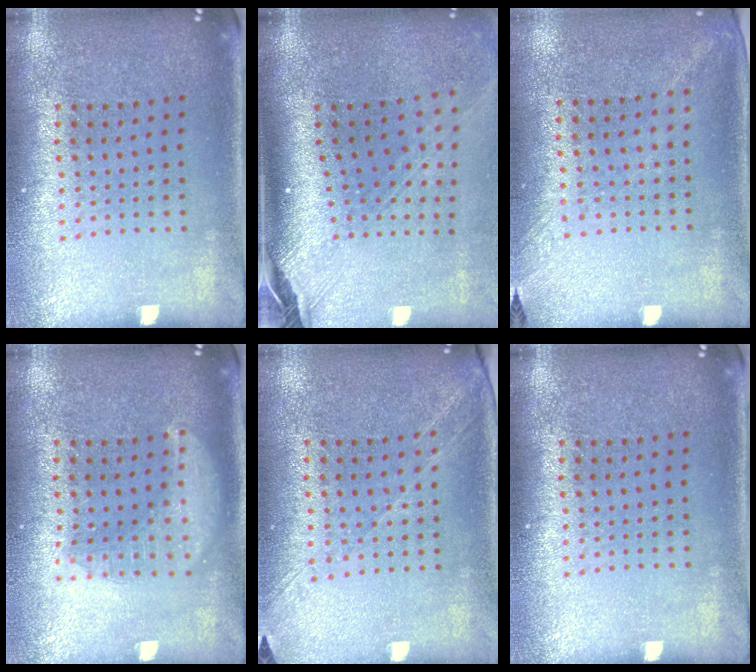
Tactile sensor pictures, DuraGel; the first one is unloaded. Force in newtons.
{"total": 3.0, "press": 2.1, "slide": 2.0}
{"total": 1.3, "press": 1.0, "slide": 0.8}
{"total": 3.0, "press": 3.0, "slide": 0.4}
{"total": 1.5, "press": 1.3, "slide": 0.8}
{"total": 0.0}